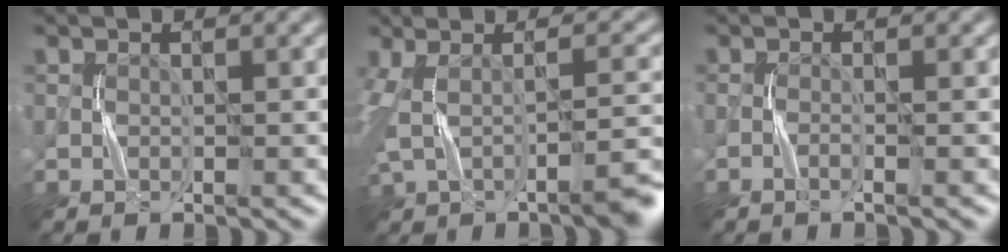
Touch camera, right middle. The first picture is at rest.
{"total": 6.6, "force": [-1.4, 2.2, 6.1], "torque": [-0.090, 0.000, -0.029]}
{"total": 0.9, "force": [-0.6, 0.1, 0.6], "torque": [-0.007, 0.001, -0.017]}